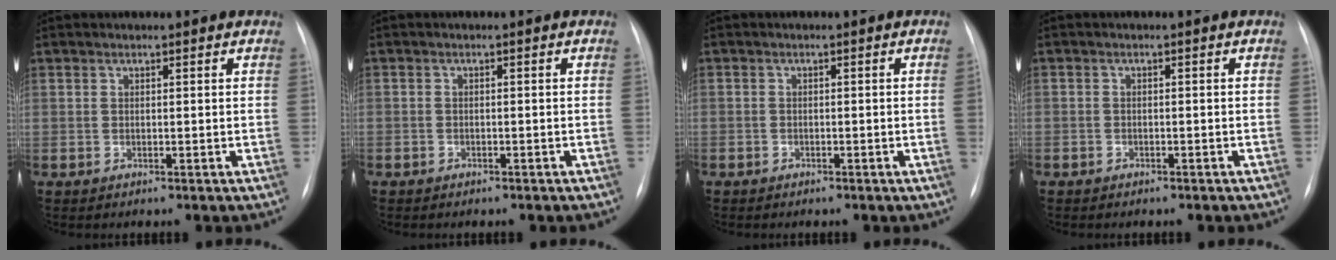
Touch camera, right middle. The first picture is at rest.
{"total": 1.6, "force": [-1.3, 0.8, 0.5], "torque": [-0.012, 0.001, -0.014]}
{"total": 0.9, "force": [-0.5, -0.3, 0.7], "torque": [-0.013, 0.005, -0.010]}
{"total": 1.9, "force": [-1.5, 1.0, 0.7], "torque": [-0.015, 0.002, -0.016]}